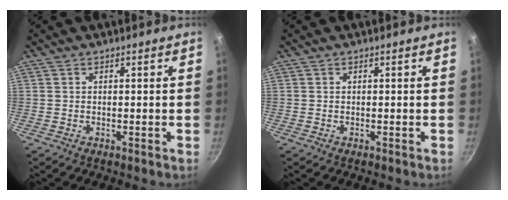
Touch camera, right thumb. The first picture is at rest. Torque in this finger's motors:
{"motor_torque": [-0.05, 0.13, -0.28, 0.11, 0.01]}